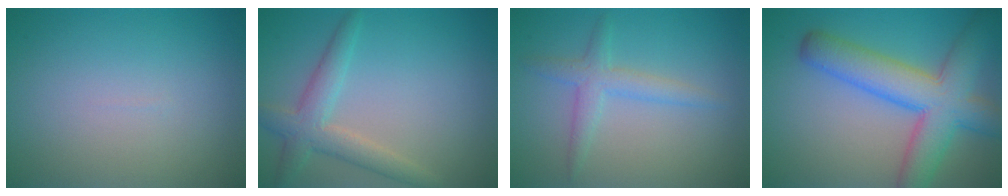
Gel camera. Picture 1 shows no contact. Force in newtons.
{"total": 3.5, "press": 3.5, "slide": 0.1}
{"total": 1.8, "press": 1.8, "slide": 0.1}
{"total": 8.4, "press": 8.4, "slide": 0.4}